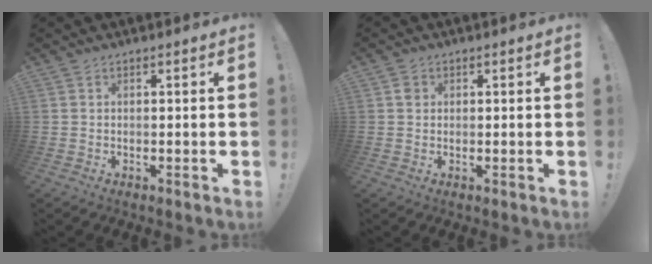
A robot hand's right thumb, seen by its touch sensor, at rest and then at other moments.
{"total": 1.7, "force": [0.5, 1.6, 0.5], "torque": [0.001, -0.001, 0.007]}